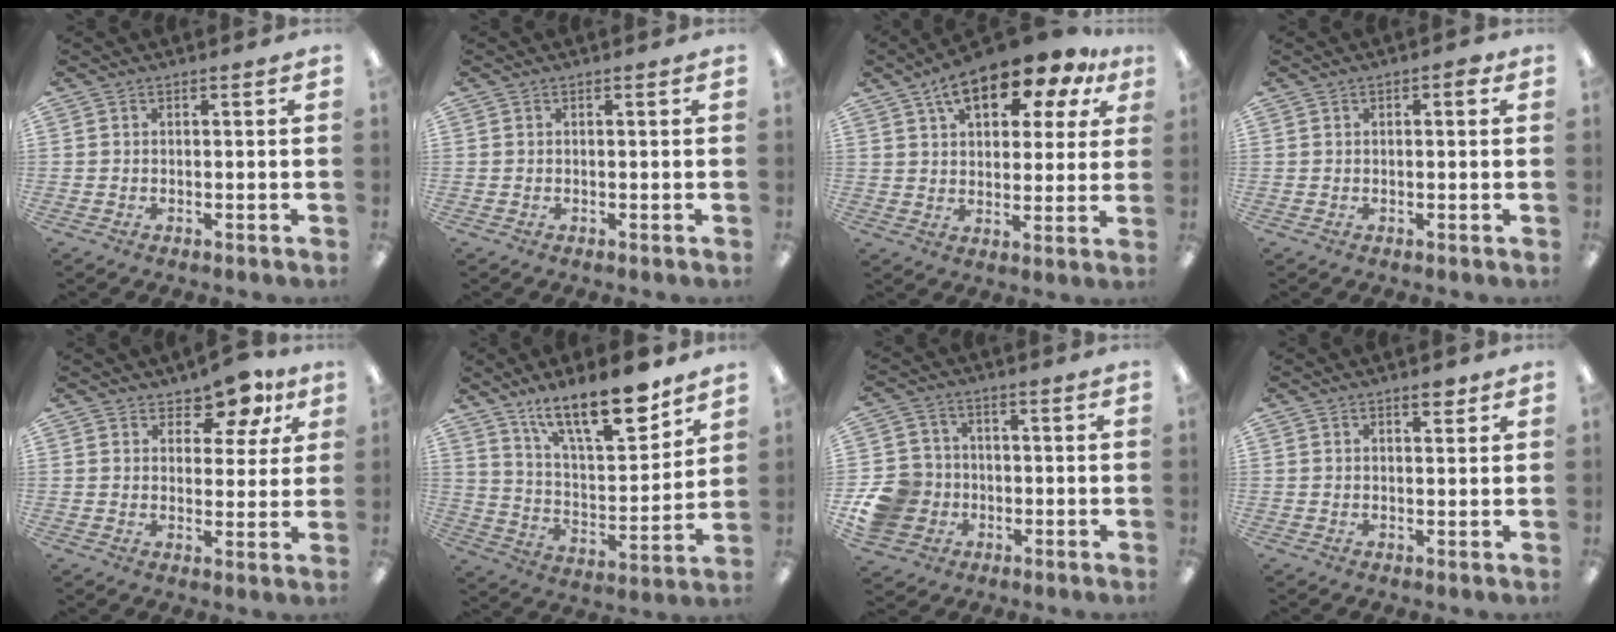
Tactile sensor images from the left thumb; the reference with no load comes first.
{"total": 0.0}
{"total": 14.8, "force": [9.5, 6.4, 9.3], "torque": [-0.143, -0.043, 0.161]}
{"total": 1.9, "force": [0.7, 0.9, 1.5], "torque": [-0.023, 0.003, 0.008]}
{"total": 8.8, "force": [6.8, 4.1, 3.7], "torque": [-0.040, -0.045, 0.120]}
{"total": 18.9, "force": [13.8, 5.9, 11.4], "torque": [-0.186, -0.085, 0.231]}
{"total": 10.7, "force": [-2.7, 9.8, 3.4], "torque": [-0.085, 0.025, -0.043]}
{"total": 2.7, "force": [2.0, 1.1, 1.5], "torque": [-0.008, -0.010, 0.030]}